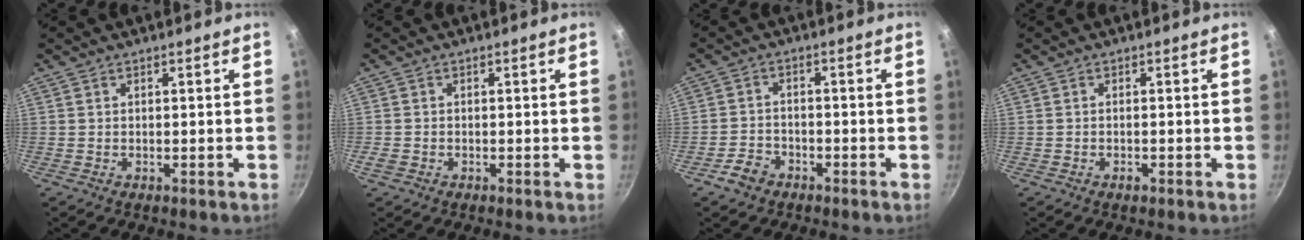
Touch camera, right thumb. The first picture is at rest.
{"total": 1.6, "force": [-0.7, 1.2, 0.8], "torque": [-0.015, 0.001, -0.014]}
{"total": 4.1, "force": [-2.7, 2.7, 1.5], "torque": [-0.023, 0.029, -0.049]}
{"total": 1.0, "force": [-0.6, 0.4, 0.7], "torque": [-0.014, 0.003, -0.012]}